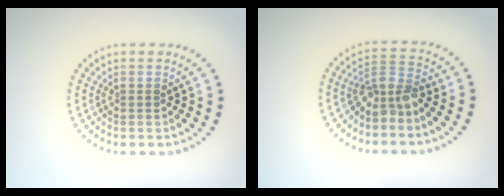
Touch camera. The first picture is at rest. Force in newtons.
{"total": 3.1, "press": 2.2, "slide": 2.1}